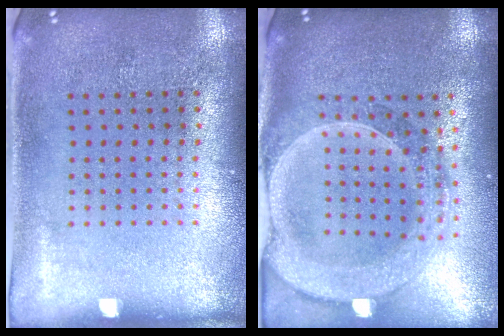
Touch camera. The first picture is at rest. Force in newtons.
{"total": 2.7, "press": 2.4, "slide": 1.2}